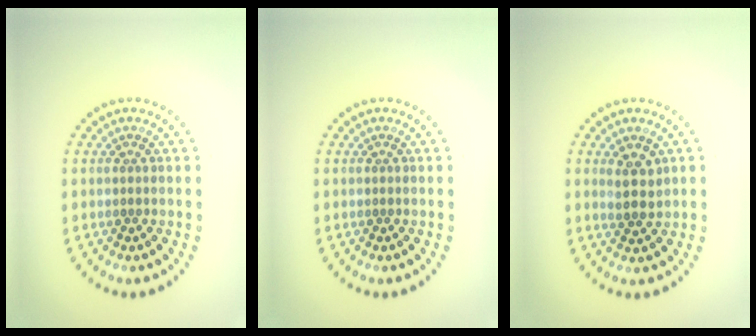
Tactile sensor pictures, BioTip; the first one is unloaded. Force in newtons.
{"total": 0.0}
{"total": 2.4, "press": 2.1, "slide": 1.0}